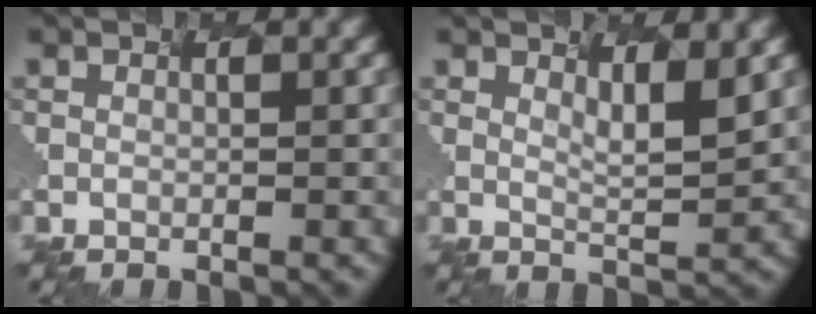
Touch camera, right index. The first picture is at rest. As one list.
[{"total": 1.3, "force": [1.0, -0.7, 0.6], "torque": [-0.036, -0.021, 0.042]}]